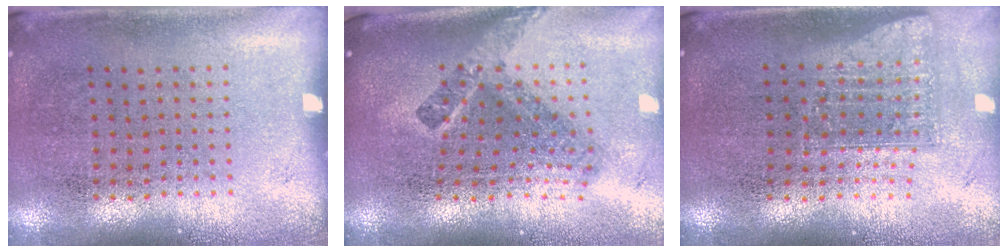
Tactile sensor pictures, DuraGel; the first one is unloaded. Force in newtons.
{"total": 2.5, "press": 1.6, "slide": 2.0}
{"total": 1.6, "press": 1.2, "slide": 1.1}